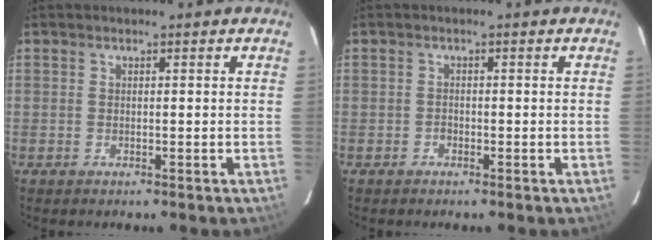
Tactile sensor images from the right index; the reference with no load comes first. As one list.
[{"total": 0.9, "force": [-0.6, 0.7, 0.0], "torque": [0.001, 0.003, -0.011]}]